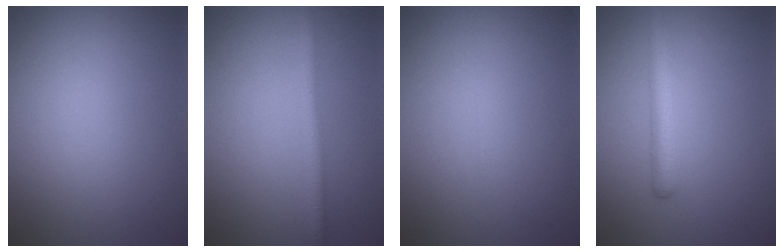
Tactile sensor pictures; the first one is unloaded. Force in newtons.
{"total": 2.1, "press": 2.1, "slide": 0.2}
{"total": 0.0}
{"total": 2.5, "press": 2.5, "slide": 0.1}